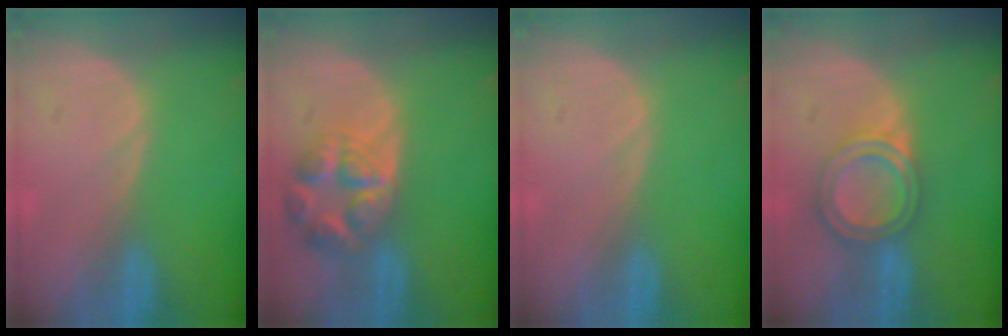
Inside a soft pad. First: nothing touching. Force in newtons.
{"total": 7.8, "press": 7.0, "slide": 3.6}
{"total": 0.0}
{"total": 6.2, "press": 5.4, "slide": 2.9}